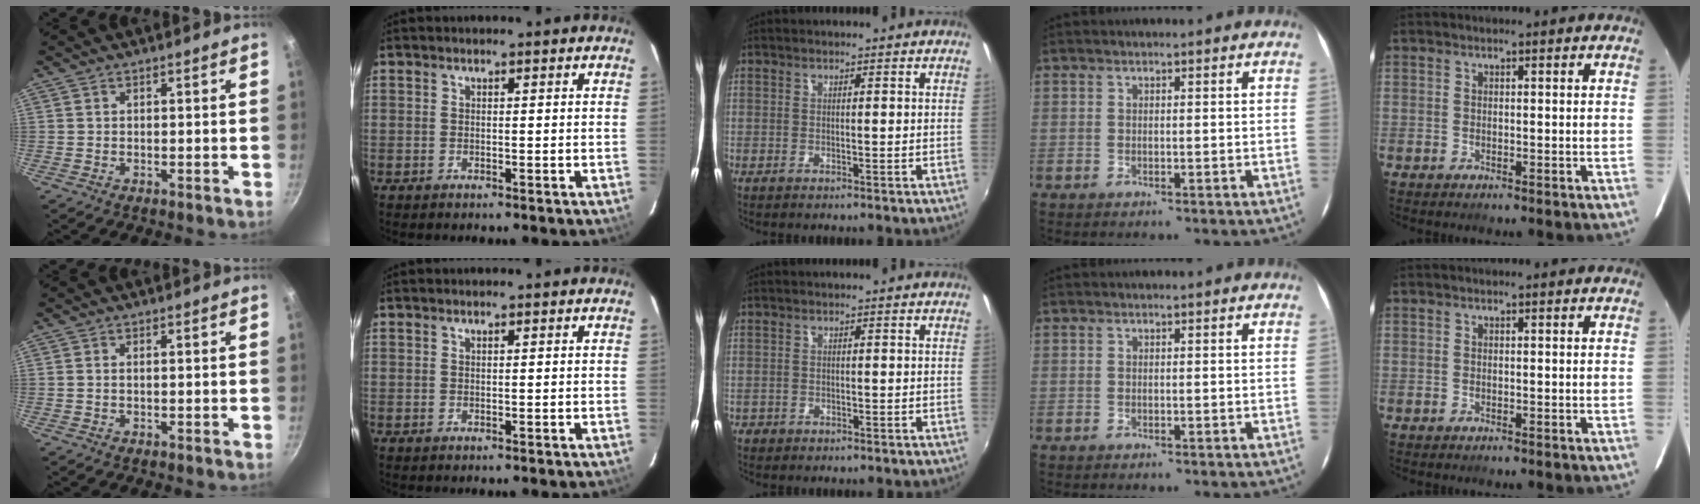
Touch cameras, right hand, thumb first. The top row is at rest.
{"thumb": {"total": 0.6, "force": [0.0, 0.2, 0.6], "torque": [-0.014, 0.002, -0.001]}, "middle": {"total": 1.6, "force": [-1.0, 1.2, 0.5], "torque": [-0.014, -0.002, -0.014]}}